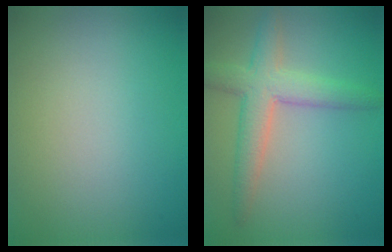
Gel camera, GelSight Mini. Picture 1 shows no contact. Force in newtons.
{"total": 4.6, "press": 4.6, "slide": 0.2}